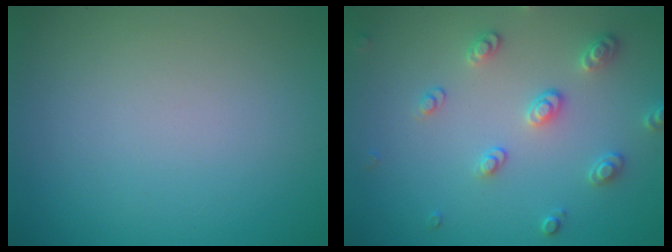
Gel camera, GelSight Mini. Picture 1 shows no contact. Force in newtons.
{"total": 2.6, "press": 2.6, "slide": 0.2}